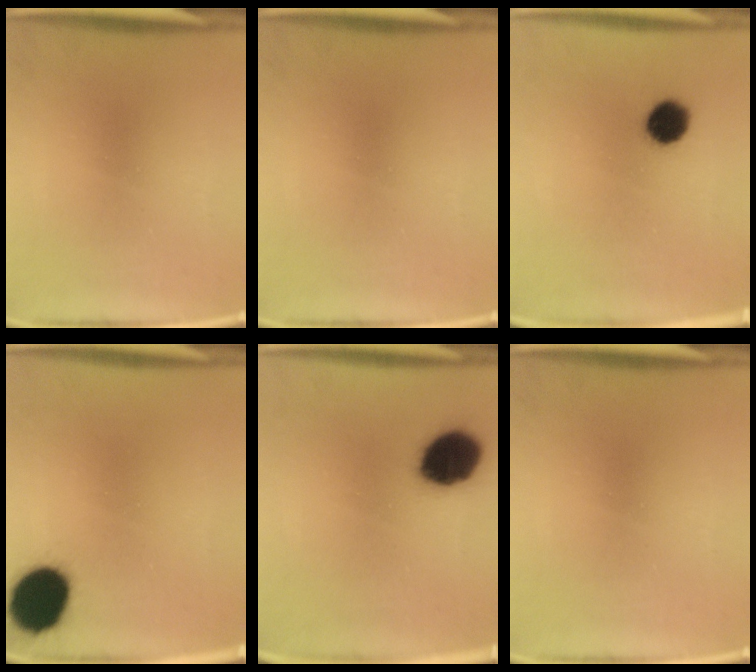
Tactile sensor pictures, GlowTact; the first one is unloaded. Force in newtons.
{"total": 0.0}
{"total": 7.2}
{"total": 14.6}
{"total": 11.9}
{"total": 0.0}